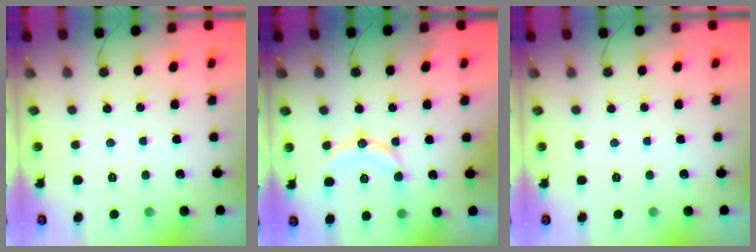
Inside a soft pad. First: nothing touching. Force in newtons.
{"total": 11.2, "press": 11.2, "slide": 0.7}
{"total": 0.0}